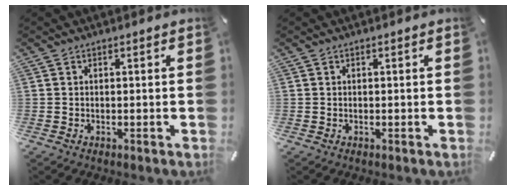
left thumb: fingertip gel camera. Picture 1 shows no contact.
{"total": 0.0}